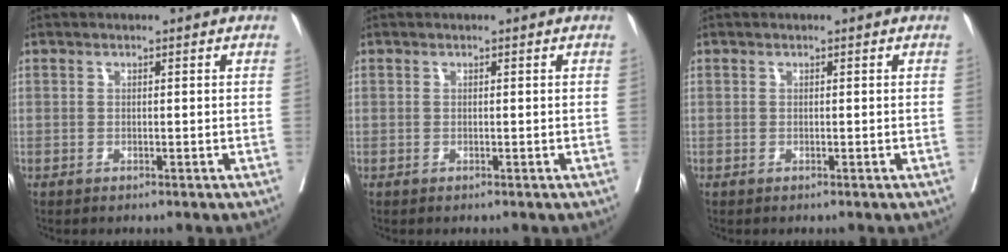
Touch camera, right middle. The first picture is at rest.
{"total": 0.0}
{"total": 0.0}